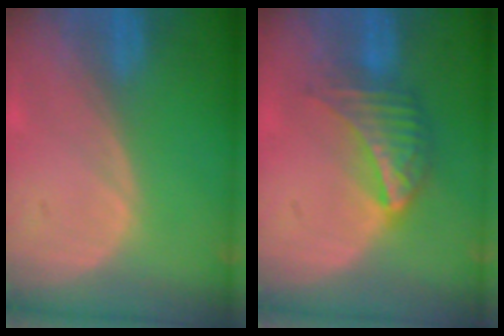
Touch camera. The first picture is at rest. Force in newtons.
{"total": 7.3, "press": 6.3, "slide": 3.5}